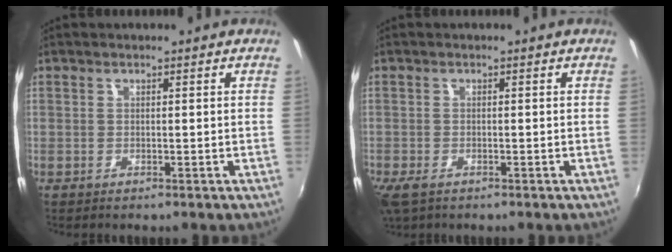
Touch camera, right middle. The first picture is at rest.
{"total": 3.4, "force": [-2.2, 1.7, 2.0], "torque": [-0.047, -0.014, -0.041]}